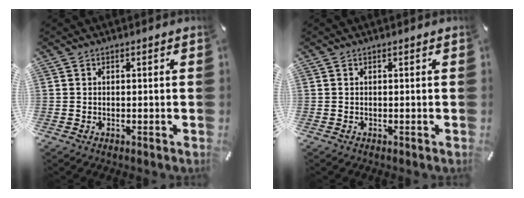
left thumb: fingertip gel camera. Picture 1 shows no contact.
{"total": 0.0}